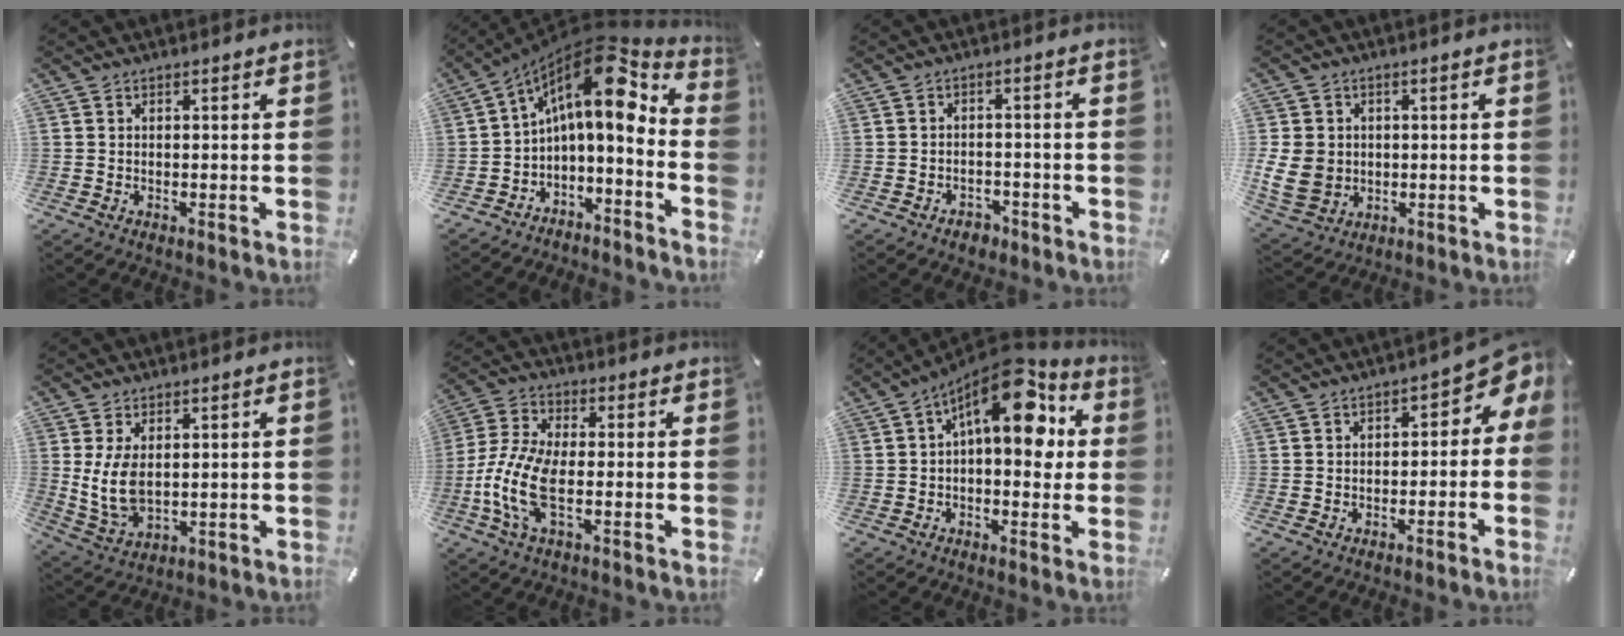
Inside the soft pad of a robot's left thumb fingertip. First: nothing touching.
{"total": 14.8, "force": [5.5, 6.5, 12.1], "torque": [-0.188, -0.051, 0.085]}
{"total": 3.1, "force": [-2.1, 2.1, 0.8], "torque": [-0.013, 0.010, -0.040]}
{"total": 8.9, "force": [0.2, 7.9, 4.2], "torque": [-0.107, 0.004, 0.003]}
{"total": 7.9, "force": [1.7, 4.6, 6.1], "torque": [-0.139, -0.010, 0.029]}
{"total": 11.5, "force": [-3.1, 4.8, 10.0], "torque": [-0.234, -0.018, -0.061]}
{"total": 14.8, "force": [6.3, 6.8, 11.6], "torque": [-0.172, -0.038, 0.106]}
{"total": 6.1, "force": [1.1, 3.8, 4.6], "torque": [-0.051, -0.018, 0.010]}